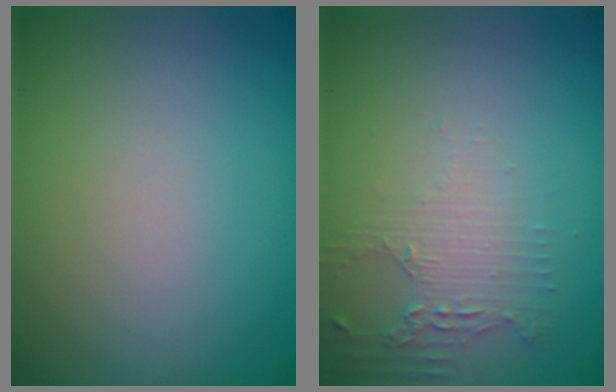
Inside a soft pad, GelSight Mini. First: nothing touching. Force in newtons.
{"total": 2.1, "press": 1.6, "slide": 1.4}